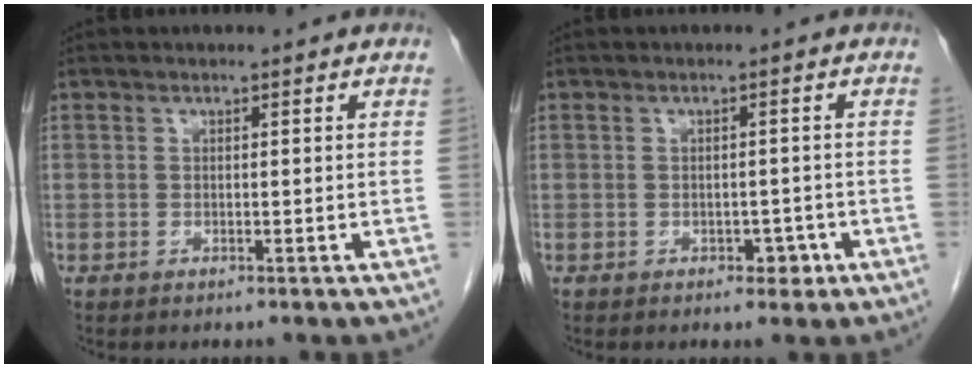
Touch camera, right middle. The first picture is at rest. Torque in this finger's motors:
{"motor_torque": [0.39, -0.15, 0.10, 0.02]}